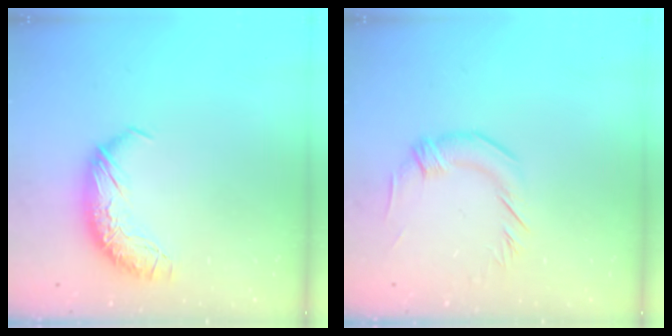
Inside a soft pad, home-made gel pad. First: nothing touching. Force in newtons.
{"total": 2.3, "press": 1.9, "slide": 1.4}